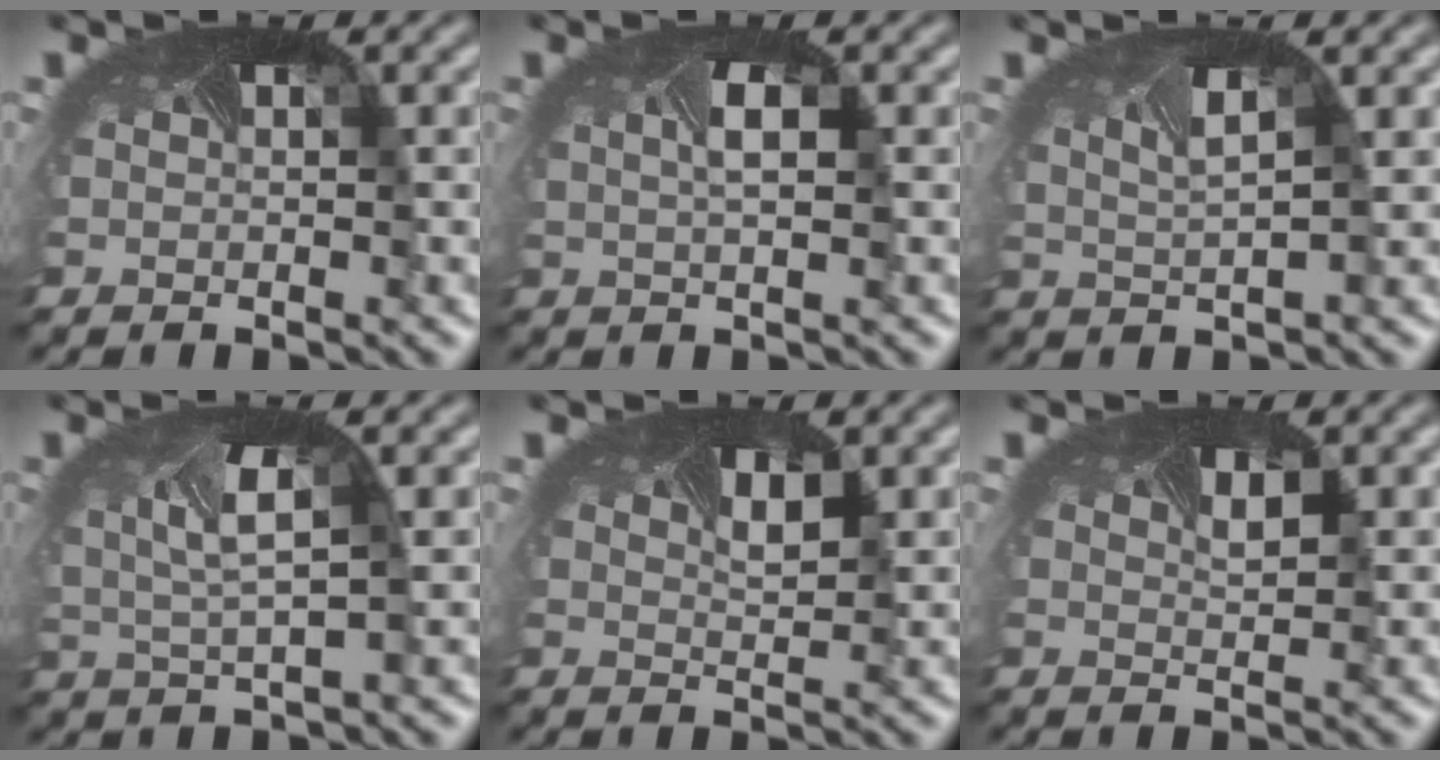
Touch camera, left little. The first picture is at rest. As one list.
[{"total": 1.6, "force": [0.1, 0.5, 1.5], "torque": [-0.036, -0.002, 0.006]}, {"total": 2.2, "force": [1.1, 1.0, 1.6], "torque": [-0.041, 0.008, 0.019]}, {"total": 3.6, "force": [0.6, 1.5, 3.3], "torque": [-0.085, 0.000, 0.010]}, {"total": 1.9, "force": [1.0, 0.9, 1.3], "torque": [-0.023, 0.001, 0.011]}, {"total": 1.2, "force": [0.7, 0.5, 0.7], "torque": [-0.013, 0.000, 0.009]}]